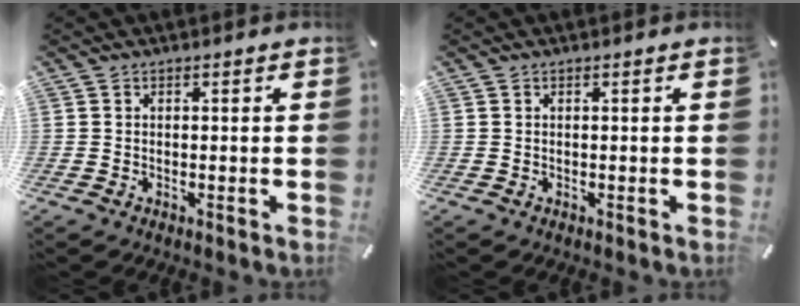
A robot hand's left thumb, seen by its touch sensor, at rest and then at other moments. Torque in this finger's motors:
{"motor_torque": [-0.17, -0.09, -0.06, 0.01, 0.00]}